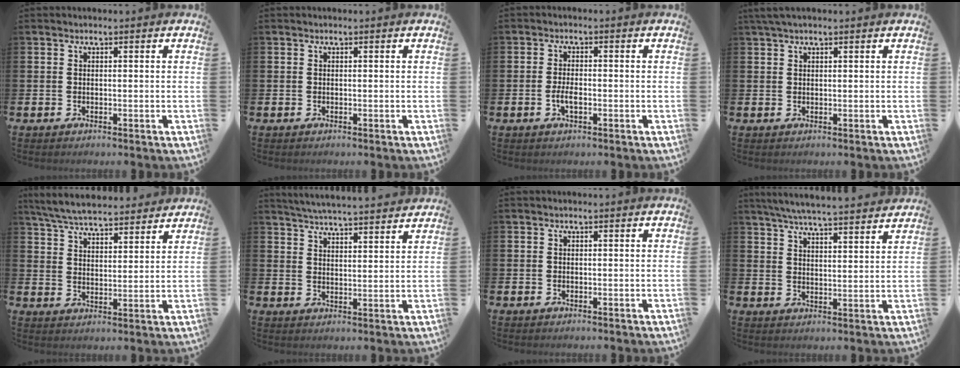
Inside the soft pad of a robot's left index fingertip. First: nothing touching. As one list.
[{"total": 0.0}, {"total": 2.4, "force": [-0.6, 1.1, 2.1], "torque": [-0.033, 0.000, -0.013]}, {"total": 1.9, "force": [1.5, 0.4, 1.1], "torque": [-0.018, 0.004, 0.025]}, {"total": 6.5, "force": [6.3, 1.0, 1.5], "torque": [-0.055, -0.032, 0.112]}, {"total": 5.2, "force": [5.1, -0.3, 0.5], "torque": [-0.031, -0.031, 0.092]}, {"total": 0.0}, {"total": 6.2, "force": [6.0, -0.2, 1.5], "torque": [-0.046, -0.038, 0.106]}]